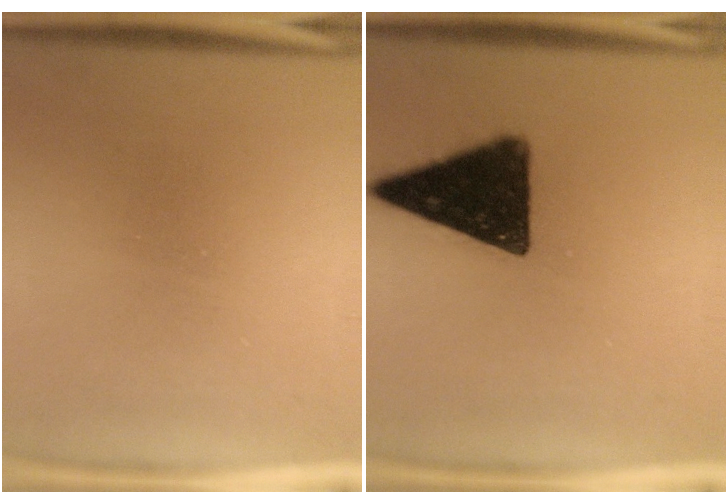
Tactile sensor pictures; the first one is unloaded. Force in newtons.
{"total": 15.6}